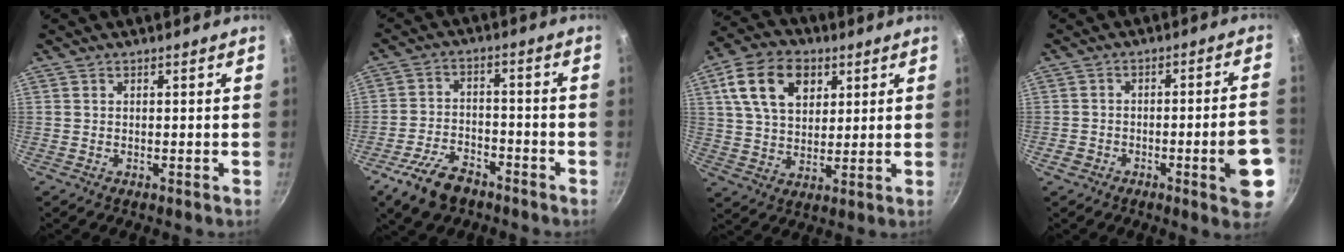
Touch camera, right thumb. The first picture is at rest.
{"total": 9.8, "force": [-6.5, 5.1, 5.3], "torque": [-0.094, 0.040, -0.118]}
{"total": 14.1, "force": [5.3, 9.5, 9.0], "torque": [-0.140, -0.003, 0.090]}
{"total": 10.0, "force": [-3.8, 2.7, 8.8], "torque": [-0.106, 0.029, -0.047]}